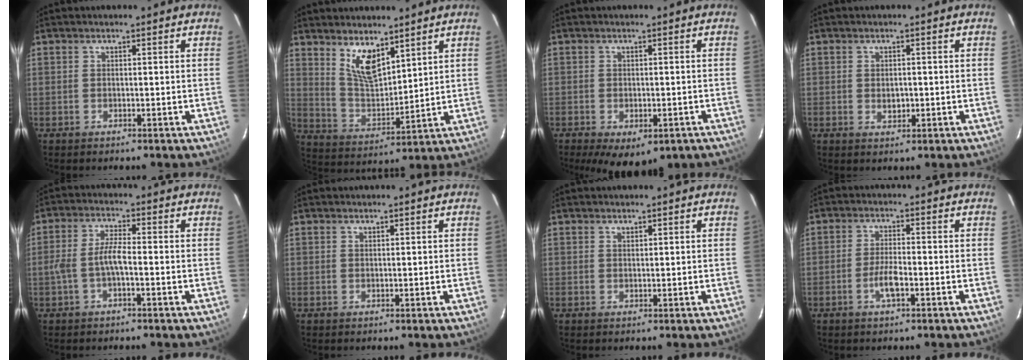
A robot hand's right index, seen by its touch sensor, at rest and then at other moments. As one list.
[{"total": 8.7, "force": [5.8, 3.4, 5.5], "torque": [-0.100, -0.006, 0.121]}, {"total": 9.0, "force": [-5.1, 4.7, 5.7], "torque": [-0.108, -0.027, -0.062]}, {"total": 2.3, "force": [-0.2, 1.6, 1.6], "torque": [-0.025, 0.001, -0.001]}, {"total": 4.4, "force": [-1.5, 1.0, 4.0], "torque": [-0.090, 0.010, -0.028]}, {"total": 0.0}, {"total": 0.6, "force": [0.5, 0.3, 0.1], "torque": [-0.002, 0.002, 0.010]}, {"total": 3.8, "force": [-1.8, 0.9, 3.3], "torque": [-0.069, 0.000, -0.033]}]